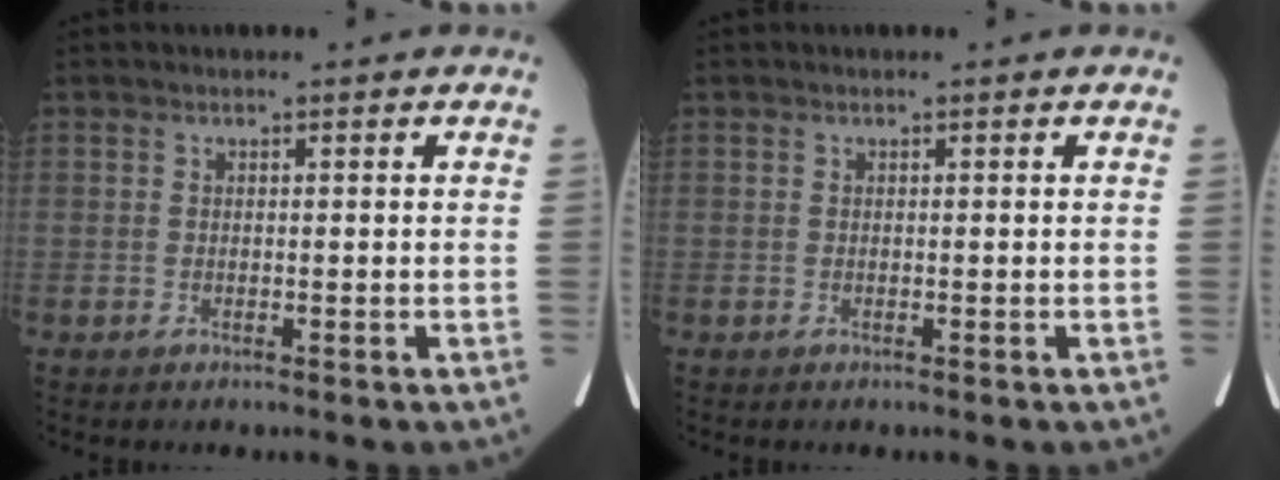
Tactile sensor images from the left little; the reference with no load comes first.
{"total": 0.0}